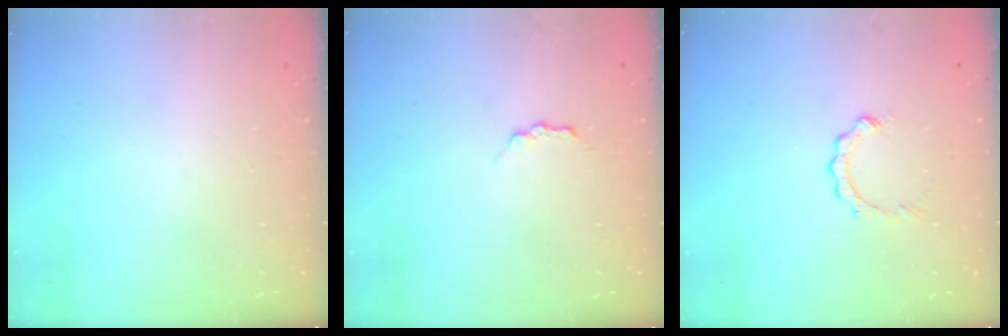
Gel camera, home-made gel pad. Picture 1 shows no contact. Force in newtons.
{"total": 2.1, "press": 2.0, "slide": 0.3}
{"total": 2.4, "press": 2.4, "slide": 0.3}